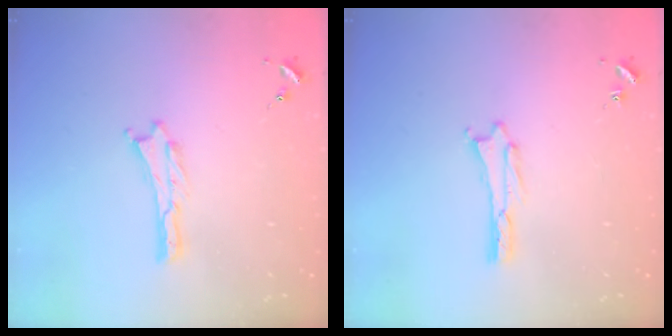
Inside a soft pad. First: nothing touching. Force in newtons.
{"total": 1.1, "press": 1.1, "slide": 0.1}